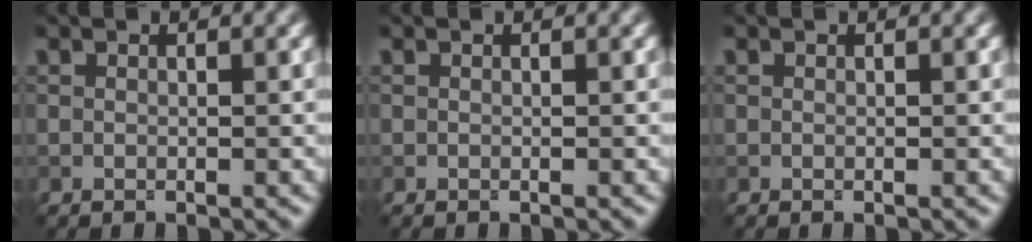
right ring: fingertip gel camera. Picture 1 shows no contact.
{"total": 0.0}
{"total": 0.0}